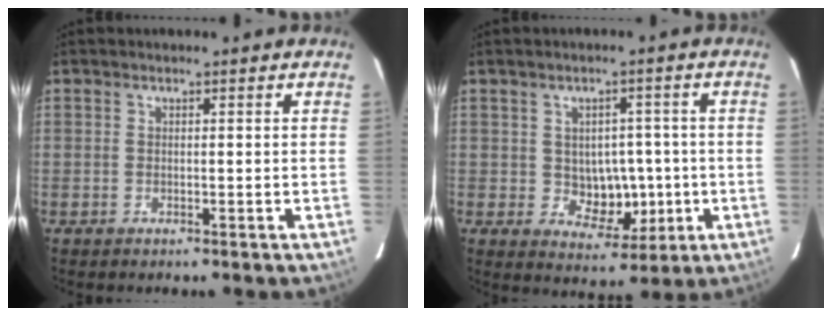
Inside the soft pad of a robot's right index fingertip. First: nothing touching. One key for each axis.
{"total": 6.9, "fx": -0.5, "fy": 4.8, "fz": 4.9, "tx": -0.062, "ty": 0.007, "tz": 0.004}